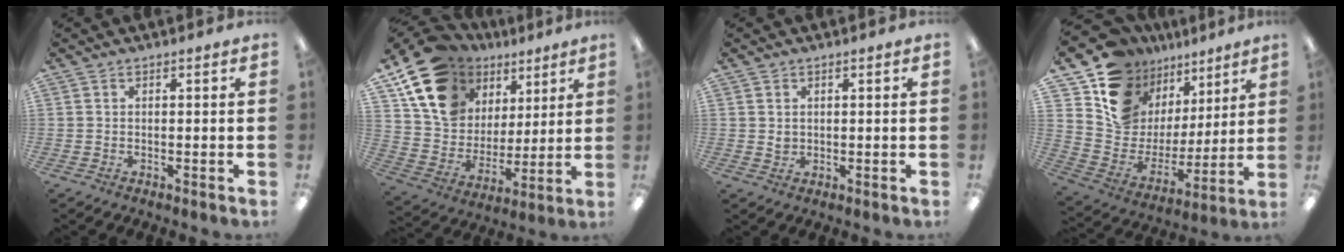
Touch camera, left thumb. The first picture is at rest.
{"total": 18.1, "force": [10.4, 13.1, 7.0], "torque": [-0.136, -0.047, 0.199]}
{"total": 1.6, "force": [0.6, 1.4, 0.4], "torque": [-0.002, 0.001, 0.008]}
{"total": 14.3, "force": [10.3, 9.2, 3.4], "torque": [-0.090, -0.088, 0.195]}